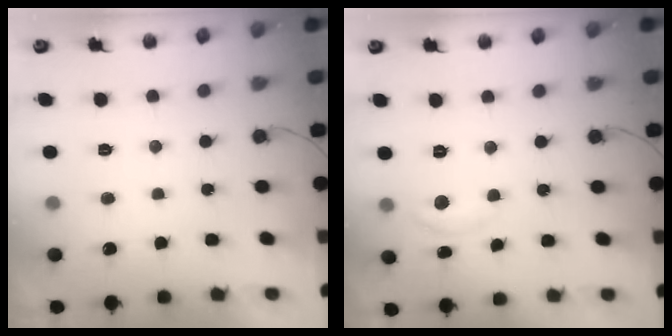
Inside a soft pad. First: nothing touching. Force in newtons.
{"total": 4.7, "press": 4.7, "slide": 0.4}